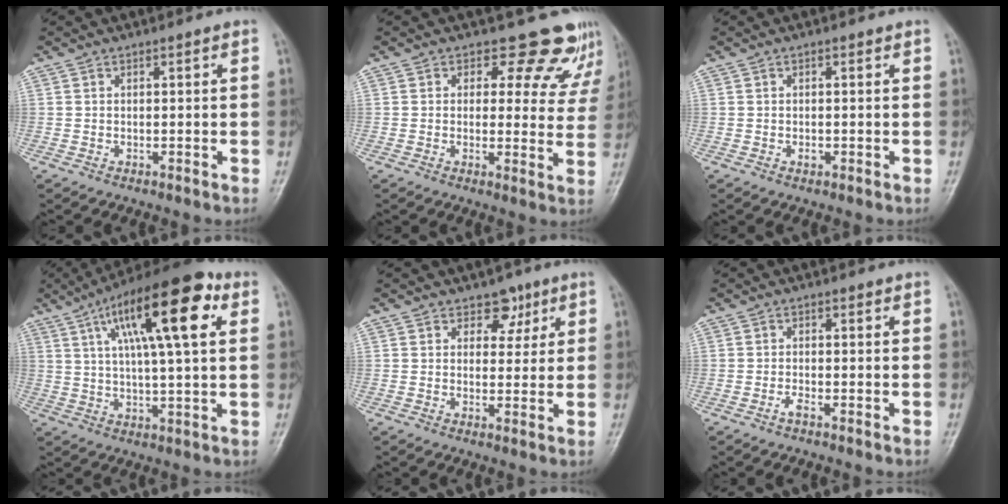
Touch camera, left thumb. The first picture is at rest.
{"total": 11.0, "force": [9.4, 5.4, 1.8], "torque": [0.037, -0.059, 0.084]}
{"total": 0.9, "force": [-0.2, 0.7, 0.6], "torque": [-0.004, 0.000, -0.003]}
{"total": 19.3, "force": [7.2, 5.4, 17.0], "torque": [-0.259, 0.007, 0.110]}
{"total": 4.1, "force": [2.3, 3.0, 1.5], "torque": [0.012, -0.010, 0.031]}
{"total": 1.2, "force": [-0.8, 0.3, 0.9], "torque": [-0.018, 0.002, -0.017]}